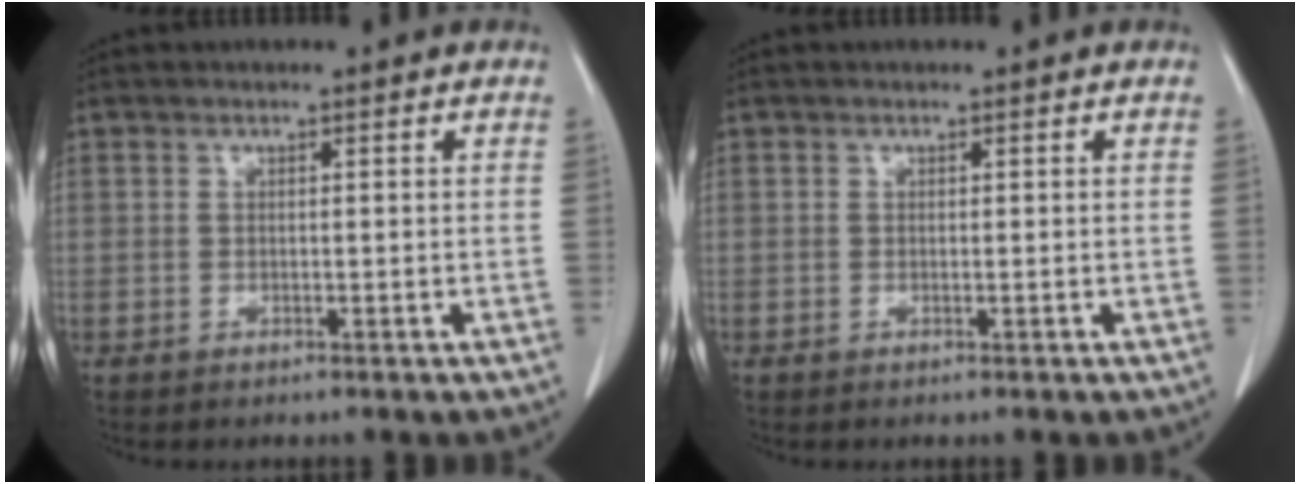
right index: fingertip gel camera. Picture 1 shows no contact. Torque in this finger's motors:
{"motor_torque": [0.00, 0.00, 0.00, 0.00]}